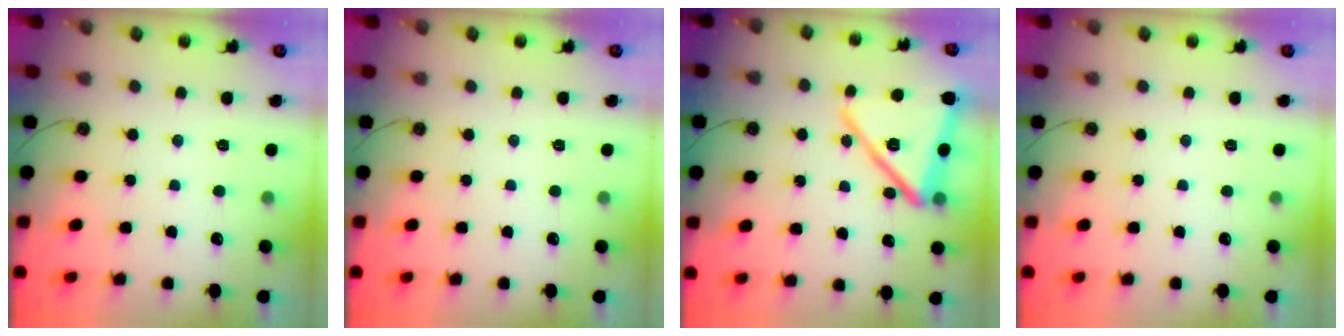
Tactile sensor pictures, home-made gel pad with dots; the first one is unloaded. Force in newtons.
{"total": 0.0}
{"total": 20.2, "press": 19.7, "slide": 4.7}
{"total": 0.0}